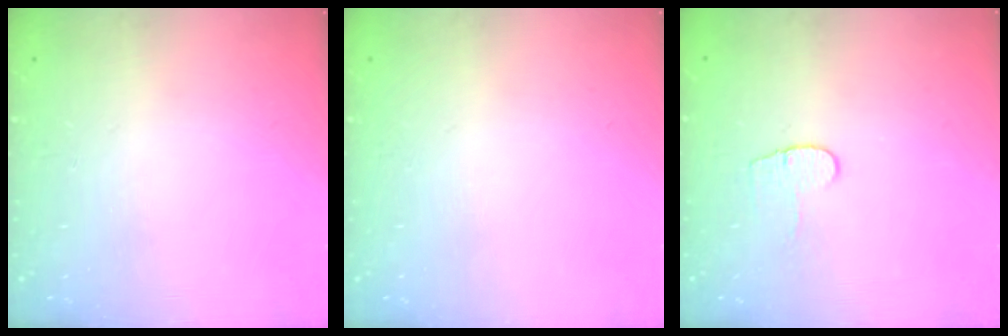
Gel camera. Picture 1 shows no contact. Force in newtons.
{"total": 0.0}
{"total": 4.8, "press": 4.8, "slide": 0.4}